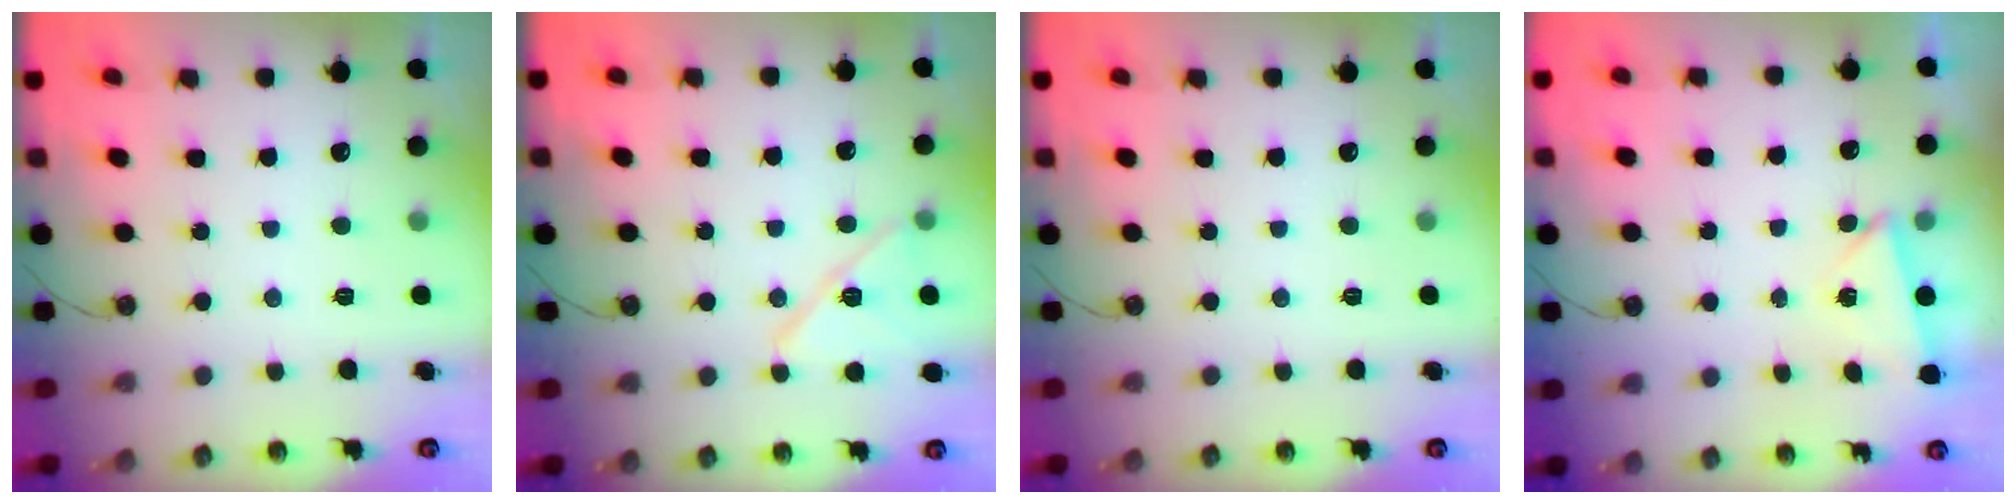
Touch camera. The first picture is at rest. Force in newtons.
{"total": 12.4, "press": 12.4, "slide": 0.8}
{"total": 0.0}
{"total": 2.0, "press": 1.9, "slide": 0.7}